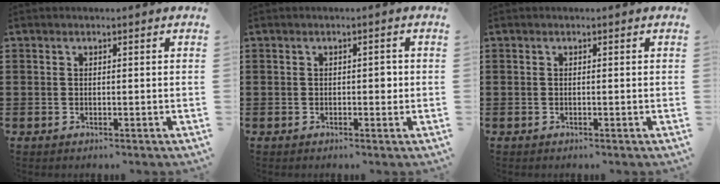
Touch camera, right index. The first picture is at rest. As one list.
[{"total": 1.5, "force": [0.0, 0.8, 1.3], "torque": [-0.017, 0.002, -0.003]}, {"total": 0.0}]